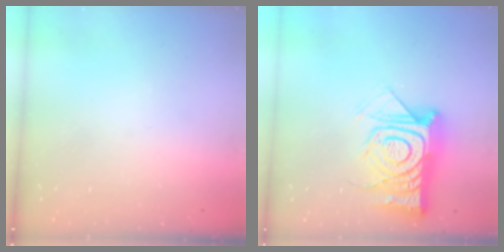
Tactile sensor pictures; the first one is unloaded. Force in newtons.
{"total": 16.9, "press": 16.9, "slide": 1.2}